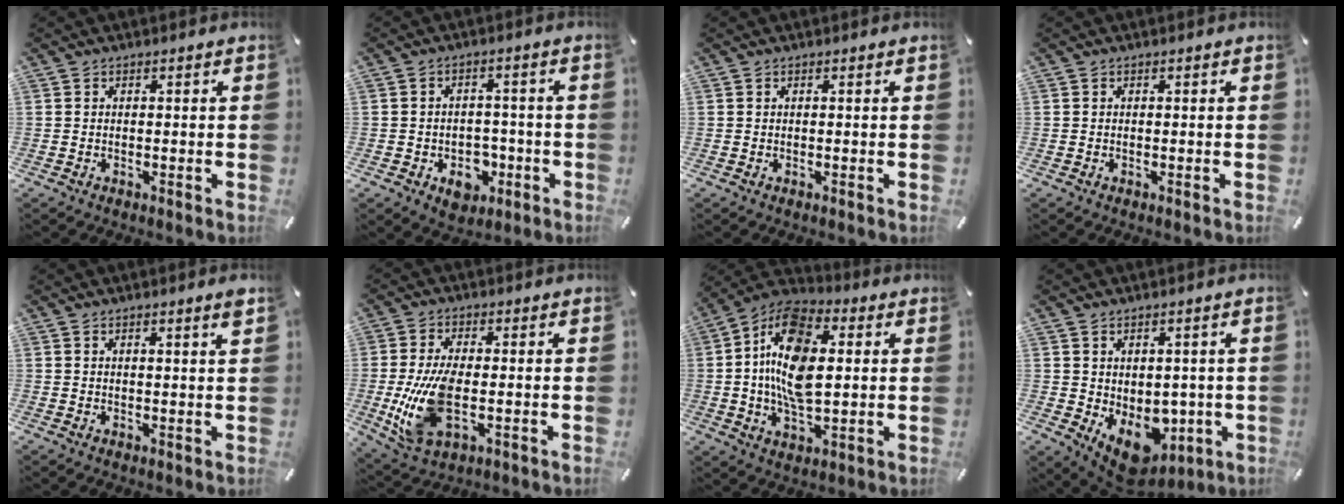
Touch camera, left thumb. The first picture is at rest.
{"total": 7.1, "force": [-2.7, 5.6, 3.4], "torque": [-0.042, 0.019, -0.045]}
{"total": 0.0}
{"total": 0.0}
{"total": 2.0, "force": [1.4, 0.0, 1.4], "torque": [-0.029, 0.000, 0.025]}
{"total": 12.6, "force": [-1.5, 6.6, 10.7], "torque": [-0.221, -0.014, -0.020]}
{"total": 15.5, "force": [1.8, 9.2, 12.4], "torque": [-0.265, 0.000, 0.025]}
{"total": 8.0, "force": [-2.0, 6.3, 4.6], "torque": [-0.045, -0.006, -0.029]}